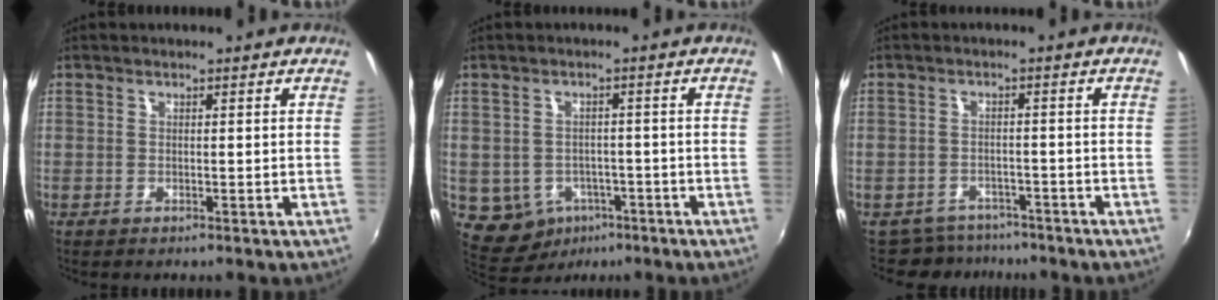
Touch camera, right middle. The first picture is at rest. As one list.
[{"total": 8.1, "force": [-3.5, 6.8, 2.7], "torque": [-0.082, -0.003, -0.033]}, {"total": 5.9, "force": [-5.2, 2.7, 0.4], "torque": [-0.019, 0.003, -0.078]}]